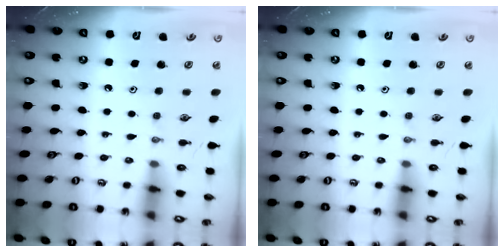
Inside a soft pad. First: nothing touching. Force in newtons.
{"total": 0.0}